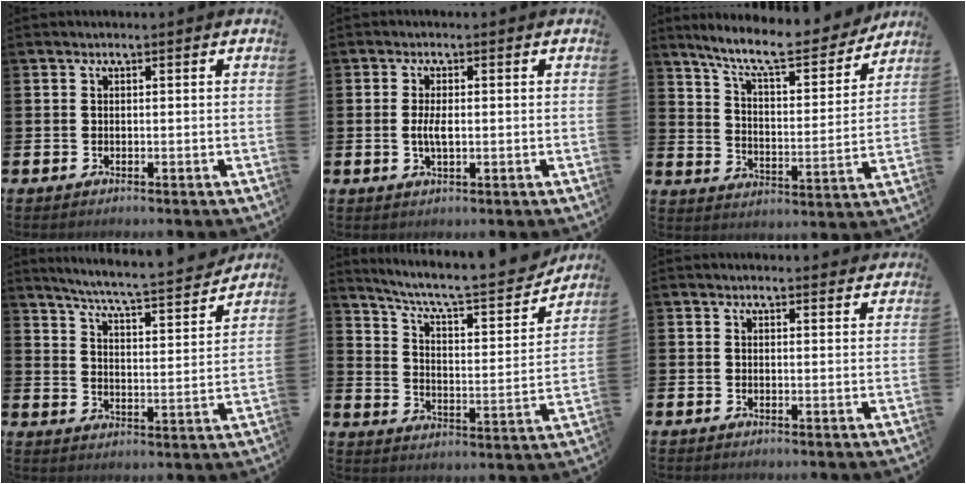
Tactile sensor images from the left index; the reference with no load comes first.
{"total": 2.8, "force": [0.0, 1.1, 2.6], "torque": [-0.045, 0.000, -0.003]}
{"total": 9.8, "force": [8.8, 1.6, 4.1], "torque": [-0.098, -0.060, 0.146]}
{"total": 6.0, "force": [5.7, -0.3, 1.9], "torque": [-0.061, -0.051, 0.093]}
{"total": 8.3, "force": [7.2, 1.5, 3.7], "torque": [-0.098, -0.052, 0.117]}
{"total": 0.8, "force": [0.8, 0.1, 0.1], "torque": [0.011, -0.004, 0.011]}